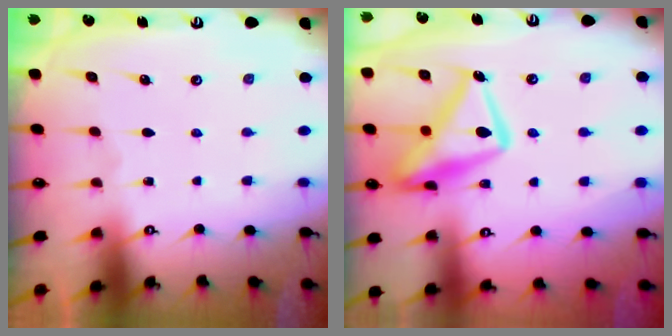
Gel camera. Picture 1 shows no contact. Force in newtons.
{"total": 17.6, "press": 17.6, "slide": 1.4}